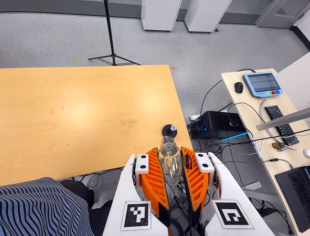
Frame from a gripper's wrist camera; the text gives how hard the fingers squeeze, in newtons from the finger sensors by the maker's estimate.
{"total": 19.1, "left": 23.6, "right": 14.6}